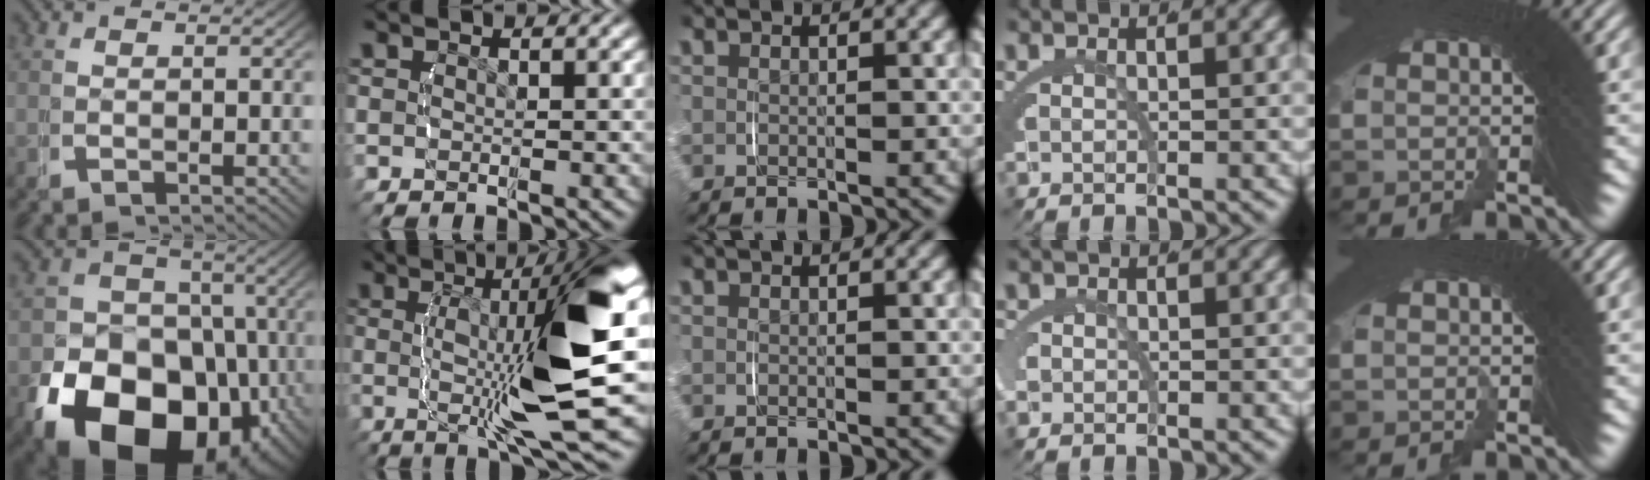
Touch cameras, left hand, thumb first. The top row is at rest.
{"thumb": {"total": 21.4, "force": [-6.6, 15.3, 13.4], "torque": [-0.249, -0.083, -0.082]}, "index": {"total": 12.8, "force": [1.2, 1.9, 12.6], "torque": [-0.176, 0.008, 0.022]}, "ring": {"total": 1.0, "force": [-0.2, 0.9, 0.4], "torque": [-0.021, -0.003, -0.002]}}